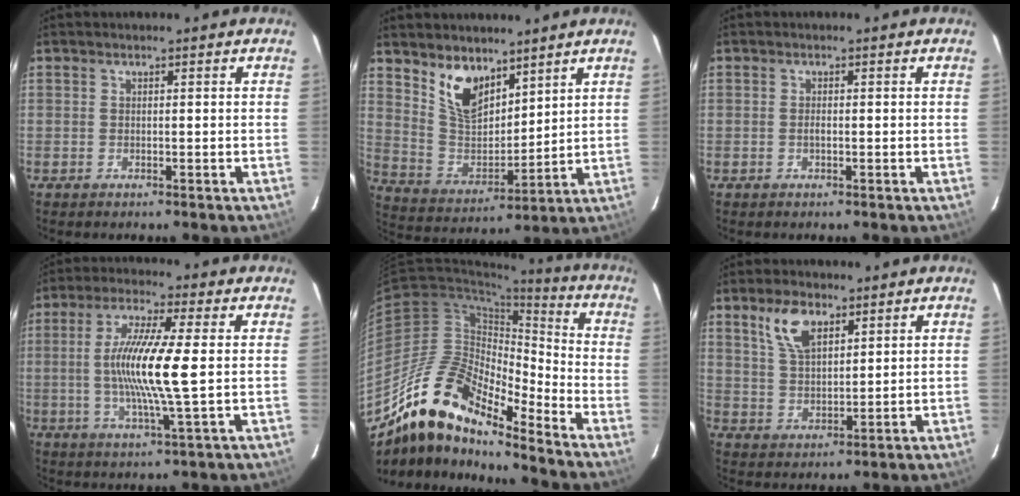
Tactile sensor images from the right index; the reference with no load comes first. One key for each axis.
{"total": 10.8, "fx": 7.5, "fy": 5.4, "fz": 5.7, "tx": -0.107, "ty": 0.000, "tz": 0.155}
{"total": 0.8, "fx": -0.2, "fy": 0.4, "fz": 0.7, "tx": -0.013, "ty": -0.001, "tz": -0.005}
{"total": 12.6, "fx": 0.0, "fy": 0.5, "fz": 12.5, "tx": -0.239, "ty": -0.006, "tz": -0.003}
{"total": 16.9, "fx": -13.6, "fy": 4.3, "fz": 9.2, "tx": -0.152, "ty": -0.006, "tz": -0.265}
{"total": 7.9, "fx": 4.6, "fy": 3.8, "fz": 5.1, "tx": -0.100, "ty": 0.012, "tz": 0.093}